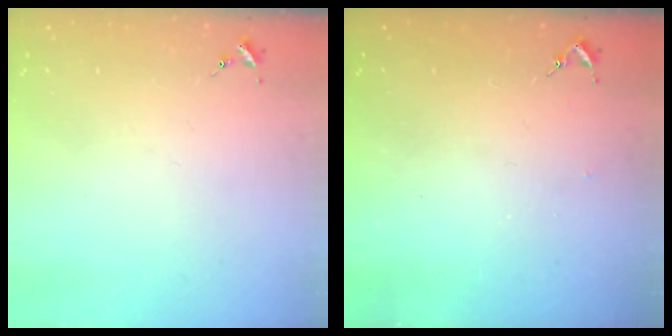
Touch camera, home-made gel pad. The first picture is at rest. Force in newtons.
{"total": 2.6, "press": 2.5, "slide": 0.3}